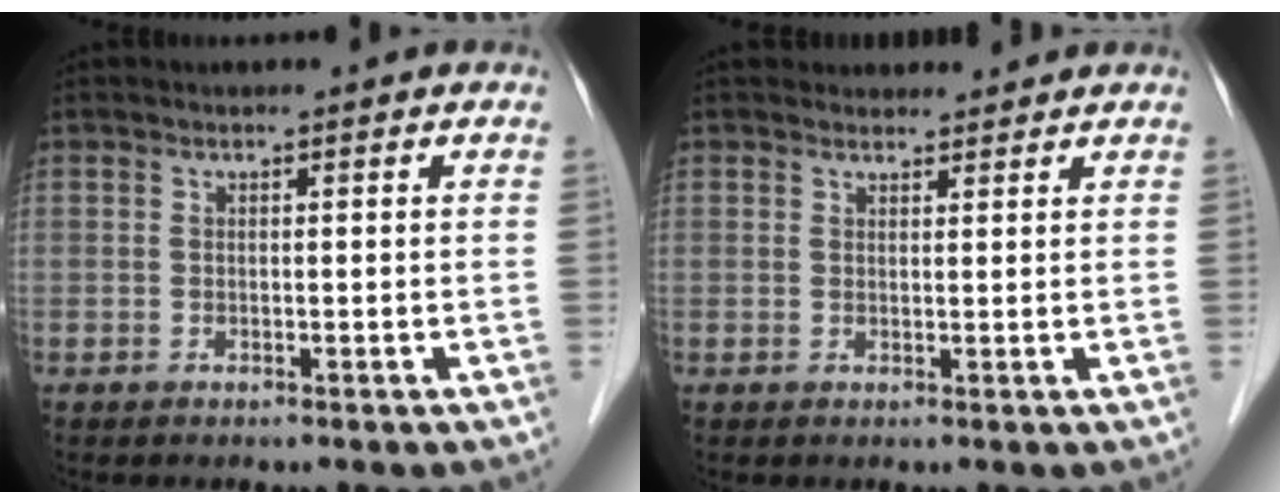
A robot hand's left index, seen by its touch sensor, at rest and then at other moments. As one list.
[{"total": 2.5, "force": [2.4, 0.8, -0.1], "torque": [0.000, 0.008, 0.031]}]